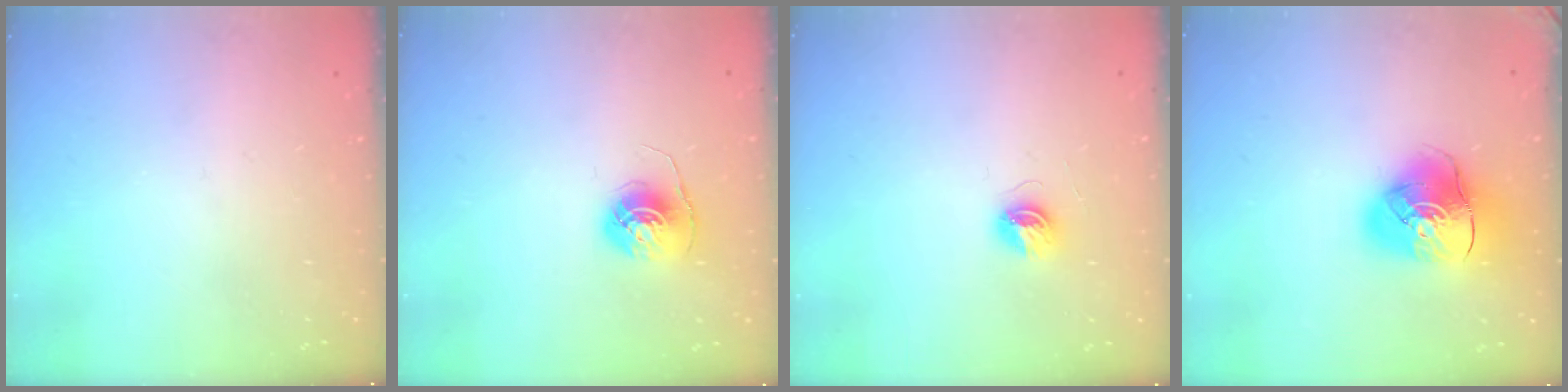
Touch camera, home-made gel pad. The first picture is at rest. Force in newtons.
{"total": 6.0, "press": 6.0, "slide": 0.5}
{"total": 5.6, "press": 5.6, "slide": 0.5}
{"total": 12.8, "press": 12.7, "slide": 2.0}